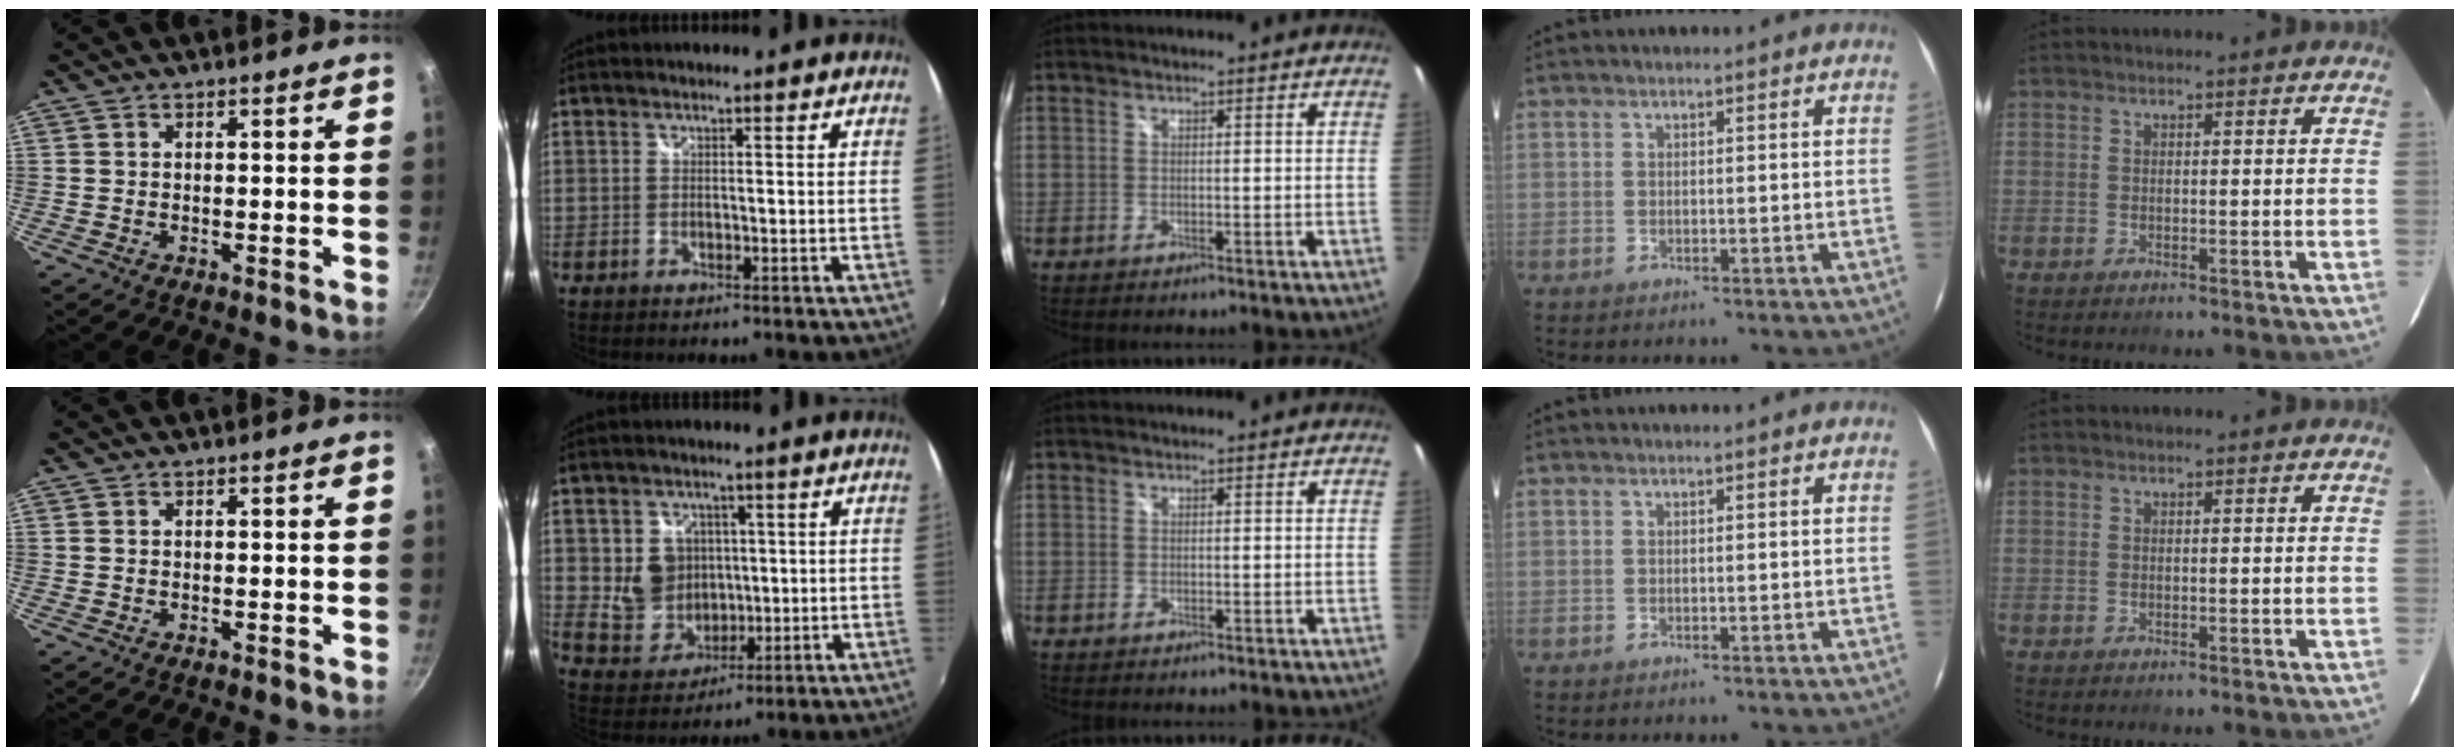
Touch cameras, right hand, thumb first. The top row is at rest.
{"index": {"total": 8.6, "force": [1.2, 7.9, 3.0], "torque": [-0.074, 0.006, 0.040]}}